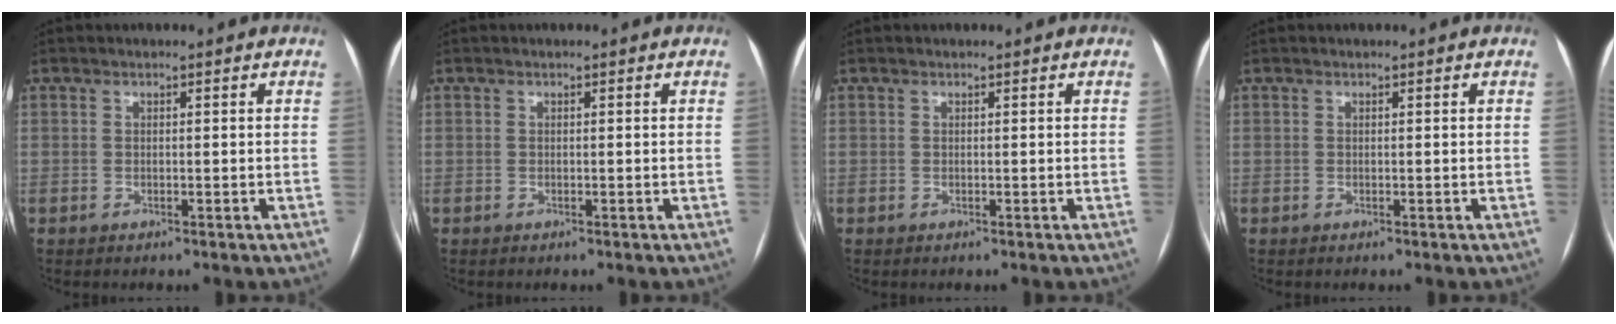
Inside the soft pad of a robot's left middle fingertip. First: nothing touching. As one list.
[{"total": 0.0}, {"total": 0.0}, {"total": 0.0}]